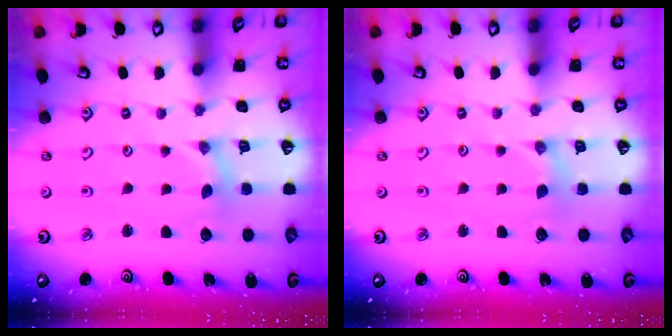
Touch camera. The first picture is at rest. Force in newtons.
{"total": 1.7, "press": 1.7, "slide": 0.3}